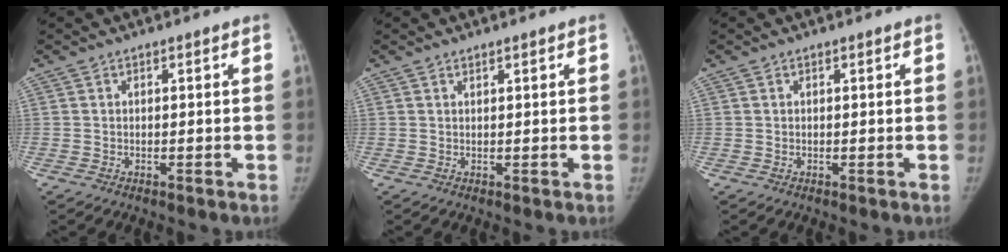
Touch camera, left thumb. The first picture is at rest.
{"total": 0.6, "force": [0.5, 0.1, 0.3], "torque": [-0.005, -0.003, 0.011]}
{"total": 0.0}